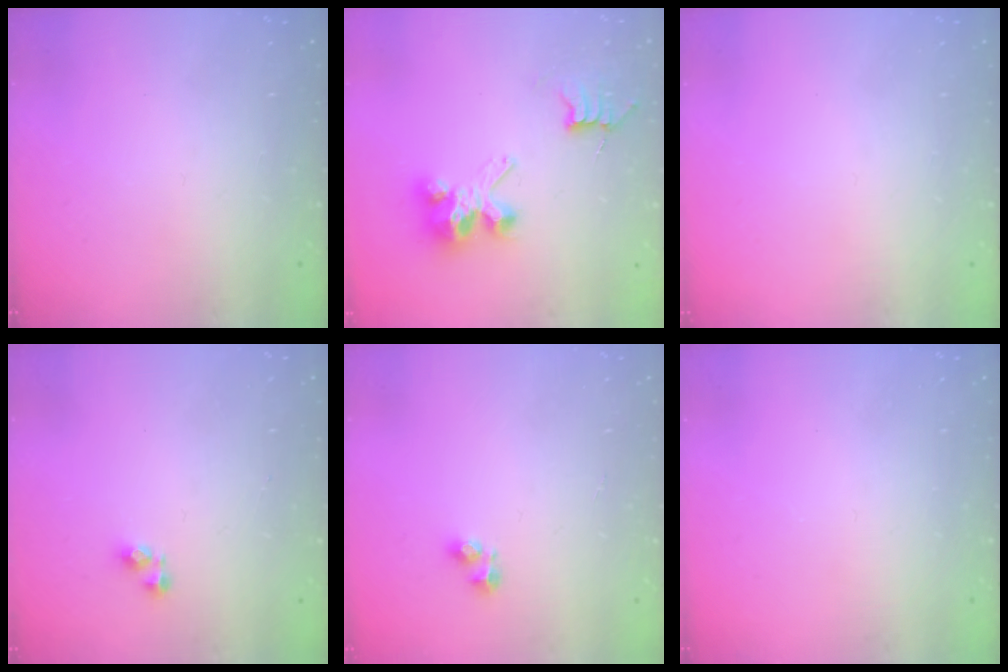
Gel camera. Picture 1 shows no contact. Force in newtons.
{"total": 7.1, "press": 7.1, "slide": 0.2}
{"total": 0.0}
{"total": 3.8, "press": 3.8, "slide": 0.7}
{"total": 2.5, "press": 2.5, "slide": 0.2}
{"total": 0.0}